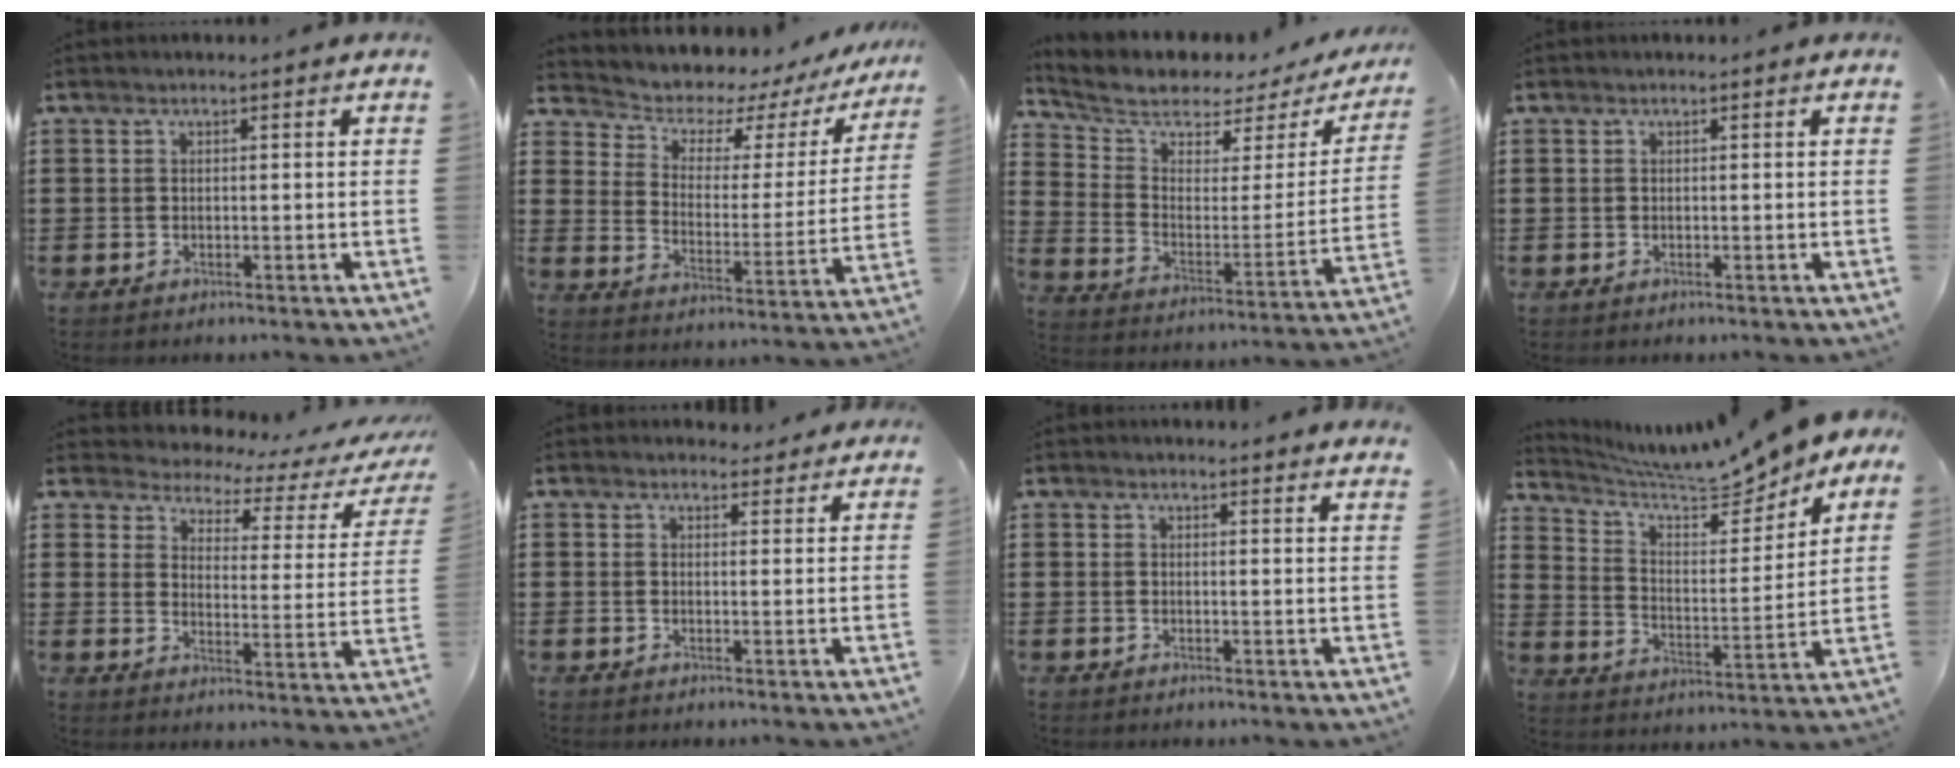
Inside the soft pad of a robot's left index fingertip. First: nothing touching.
{"total": 5.1, "force": [4.5, 2.0, 1.2], "torque": [-0.047, -0.043, 0.069]}
{"total": 5.1, "force": [4.4, 2.0, 1.8], "torque": [-0.066, -0.037, 0.071]}
{"total": 0.0}
{"total": 2.7, "force": [2.4, 1.0, 0.7], "torque": [-0.027, -0.026, 0.031]}
{"total": 2.5, "force": [2.2, 1.2, 0.1], "torque": [-0.001, -0.003, 0.040]}
{"total": 1.9, "force": [1.8, -0.2, 0.3], "torque": [-0.001, -0.005, 0.034]}
{"total": 9.0, "force": [8.3, 0.9, 3.5], "torque": [-0.097, -0.055, 0.137]}